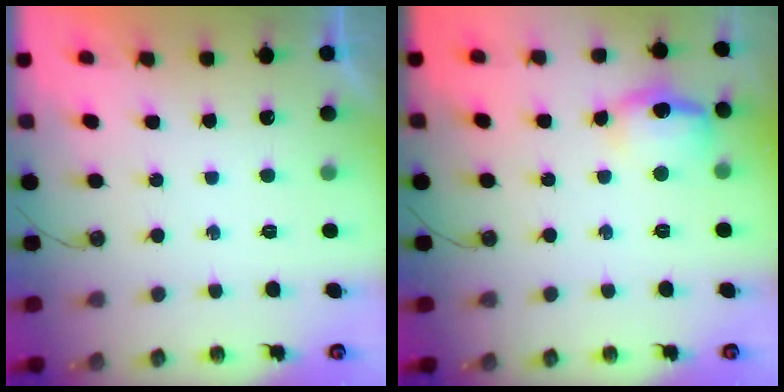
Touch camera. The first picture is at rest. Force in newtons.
{"total": 12.0, "press": 11.9, "slide": 1.4}